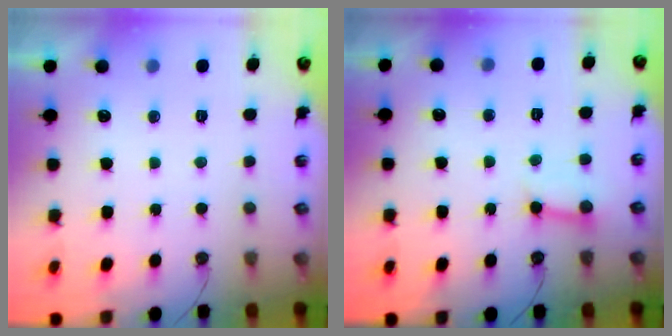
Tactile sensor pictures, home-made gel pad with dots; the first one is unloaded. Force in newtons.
{"total": 4.0, "press": 4.0, "slide": 0.6}